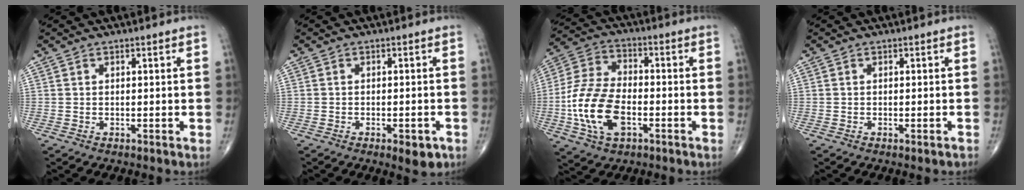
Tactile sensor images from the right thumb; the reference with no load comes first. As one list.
[{"total": 4.1, "force": [-2.1, 1.5, 3.2], "torque": [-0.040, 0.003, -0.022]}, {"total": 14.7, "force": [-3.9, 8.4, 11.4], "torque": [-0.231, 0.020, -0.075]}, {"total": 1.0, "force": [-0.7, 0.1, 0.8], "torque": [-0.013, -0.002, -0.006]}]